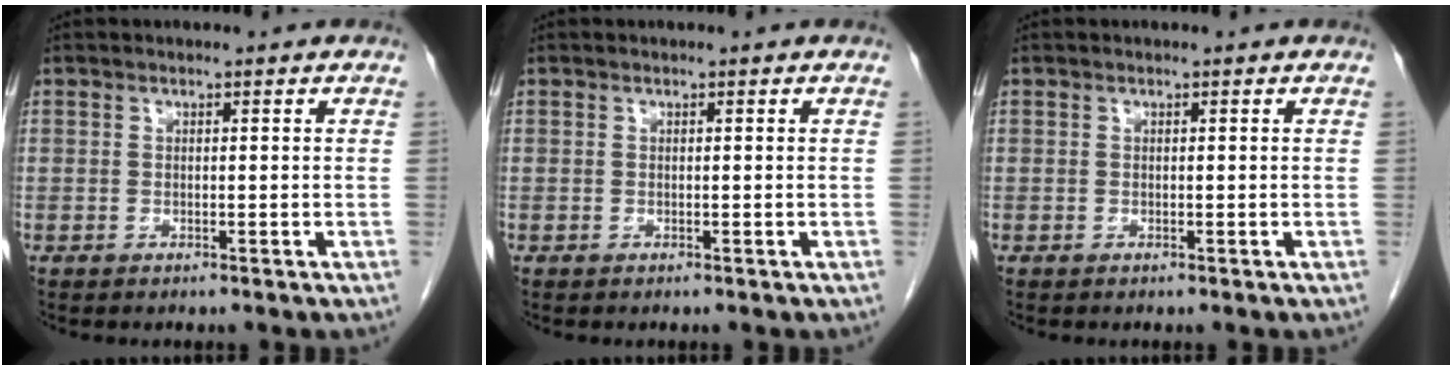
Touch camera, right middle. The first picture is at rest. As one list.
[{"total": 0.0}, {"total": 0.0}]